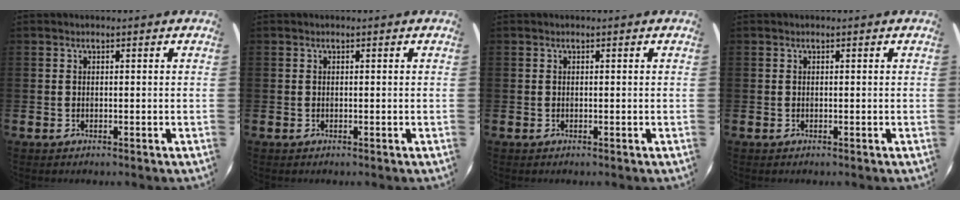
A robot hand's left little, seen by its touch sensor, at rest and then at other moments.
{"total": 0.0}
{"total": 0.0}
{"total": 0.0}